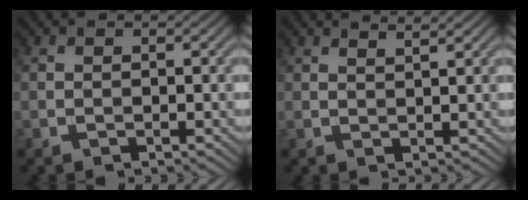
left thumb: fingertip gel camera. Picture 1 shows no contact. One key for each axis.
{"total": 2.0, "fx": 1.7, "fy": 0.2, "fz": 1.0, "tx": -0.018, "ty": -0.001, "tz": 0.028}